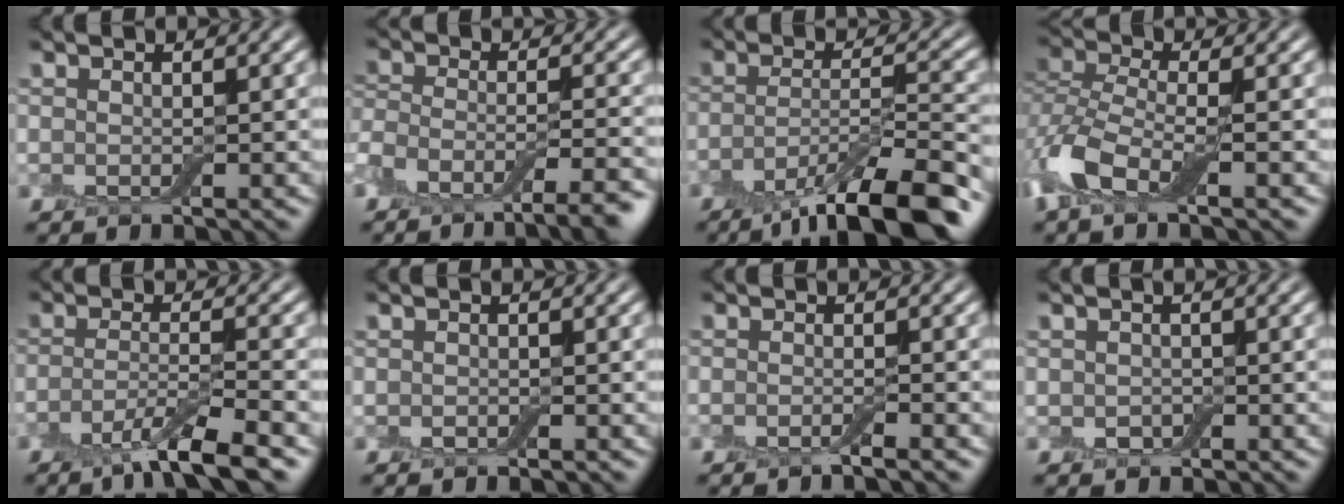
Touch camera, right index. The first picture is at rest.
{"total": 6.3, "force": [-4.4, 1.6, 4.2], "torque": [-0.069, -0.003, -0.083]}
{"total": 10.1, "force": [-6.5, 2.6, 7.4], "torque": [-0.110, -0.003, -0.112]}
{"total": 6.0, "force": [-2.5, 2.9, 4.6], "torque": [-0.109, -0.001, -0.066]}
{"total": 5.5, "force": [-3.3, 1.0, 4.3], "torque": [-0.065, -0.002, -0.067]}
{"total": 0.0}
{"total": 1.2, "force": [-0.7, 0.1, 1.0], "torque": [-0.013, -0.003, -0.017]}
{"total": 0.9, "force": [-0.2, 0.8, 0.5], "torque": [-0.010, -0.004, -0.005]}